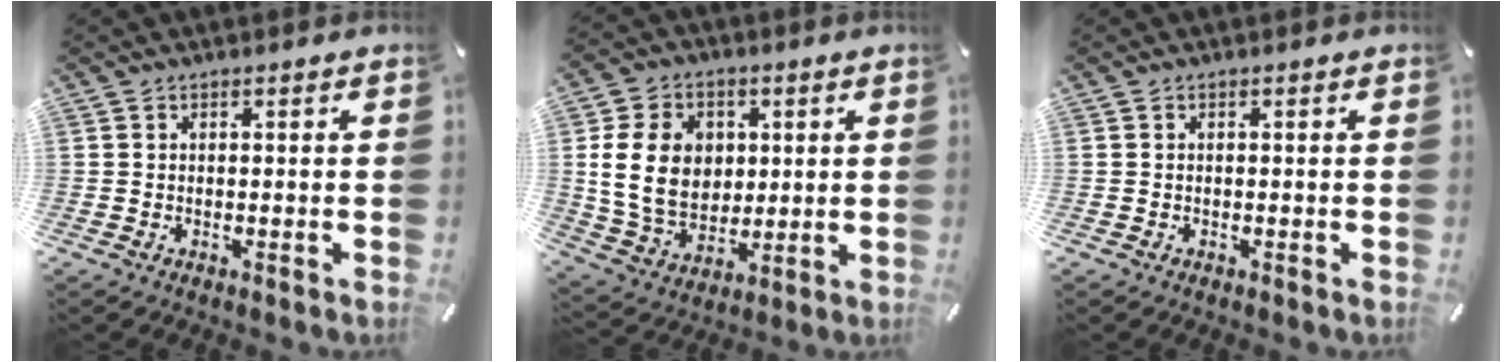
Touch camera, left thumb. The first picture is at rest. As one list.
[{"total": 13.9, "force": [2.0, 11.3, 7.9], "torque": [-0.168, 0.008, 0.036]}, {"total": 0.0}]